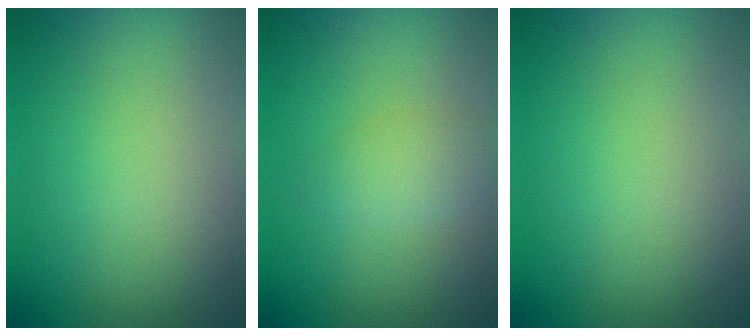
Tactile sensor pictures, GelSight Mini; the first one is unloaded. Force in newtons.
{"total": 1.8, "press": 1.8, "slide": 0.1}
{"total": 0.0}